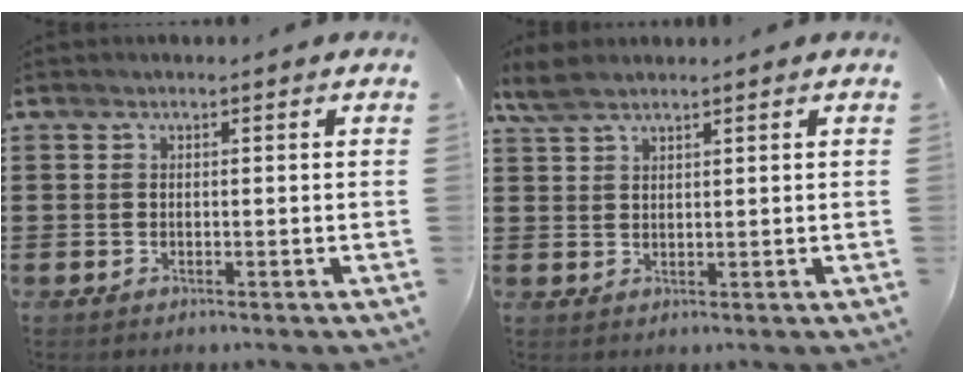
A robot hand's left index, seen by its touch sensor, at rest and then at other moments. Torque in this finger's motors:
{"motor_torque": [1.24, 0.90, 0.12, 0.10]}